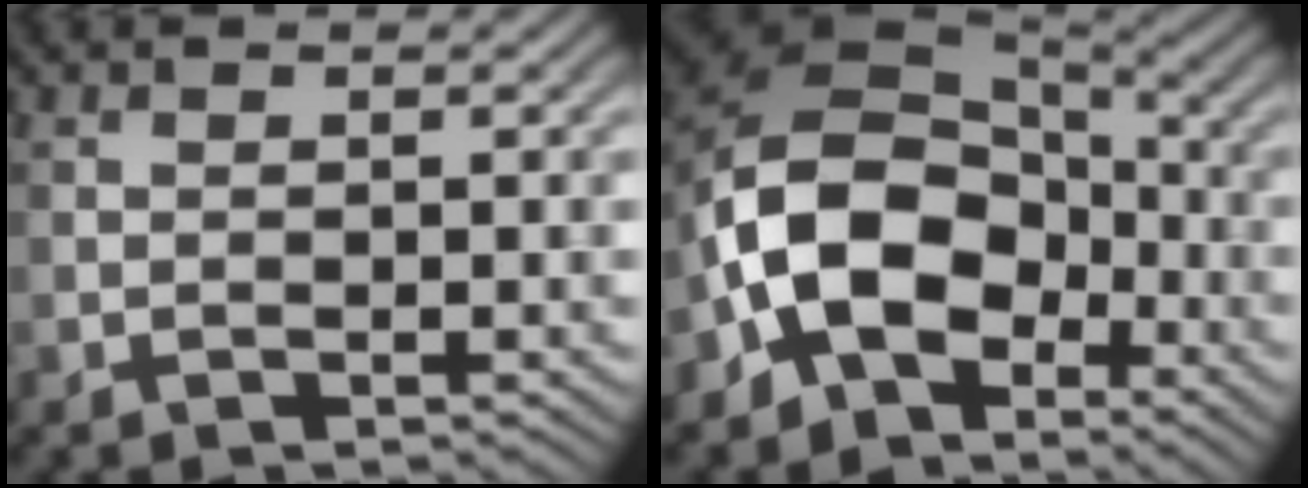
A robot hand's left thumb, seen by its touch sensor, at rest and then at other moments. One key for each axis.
{"total": 11.9, "fx": -4.3, "fy": 8.0, "fz": 7.7, "tx": -0.154, "ty": 0.002, "tz": -0.094}